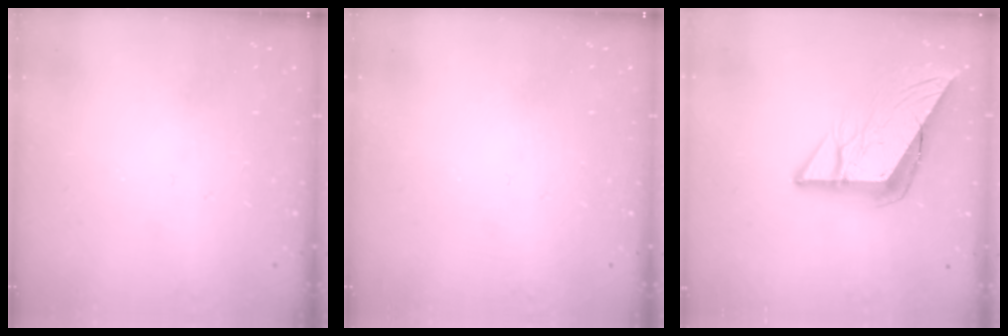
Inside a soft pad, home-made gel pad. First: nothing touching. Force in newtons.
{"total": 0.0}
{"total": 11.6, "press": 11.5, "slide": 1.4}